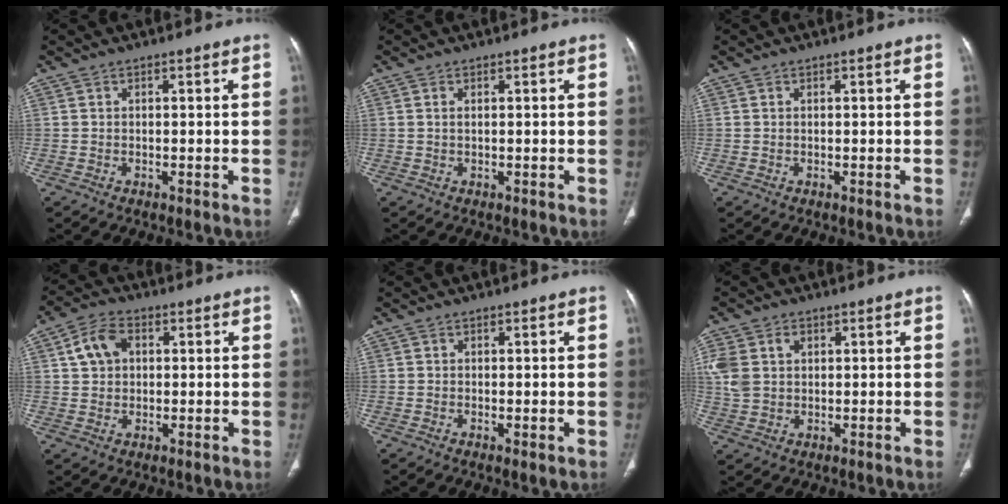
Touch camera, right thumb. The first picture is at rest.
{"total": 0.6, "force": [0.2, 0.2, 0.5], "torque": [-0.017, 0.004, 0.006]}
{"total": 0.0}
{"total": 6.5, "force": [1.6, 4.8, 4.0], "torque": [-0.067, 0.010, 0.026]}
{"total": 0.7, "force": [-0.1, 0.3, 0.7], "torque": [-0.016, -0.005, -0.002]}
{"total": 8.0, "force": [2.2, 6.0, 4.8], "torque": [-0.109, 0.010, 0.053]}